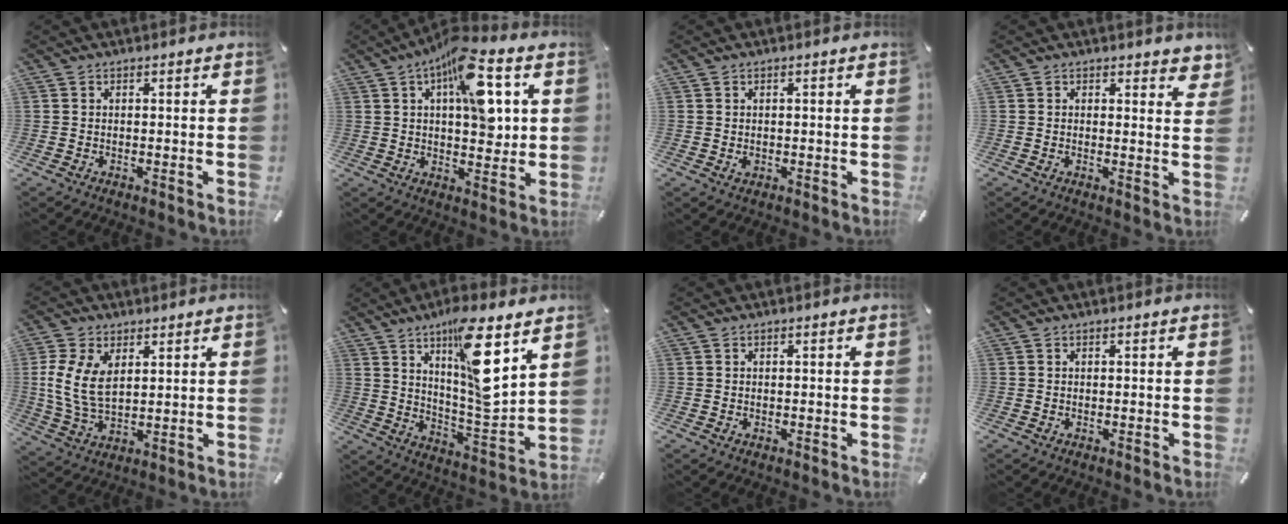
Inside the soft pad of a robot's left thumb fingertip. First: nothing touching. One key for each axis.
{"total": 15.0, "fx": 5.7, "fy": 6.5, "fz": 12.2, "tx": -0.178, "ty": -0.018, "tz": 0.093}
{"total": 1.2, "fx": 0.0, "fy": 0.9, "fz": 0.8, "tx": -0.017, "ty": 0.004, "tz": -0.002}
{"total": 2.1, "fx": 1.7, "fy": 1.0, "fz": 0.8, "tx": 0.003, "ty": -0.010, "tz": 0.026}
{"total": 9.4, "fx": 2.1, "fy": 5.9, "fz": 7.0, "tx": -0.168, "ty": -0.001, "tz": 0.036}
{"total": 16.5, "fx": 9.7, "fy": 3.7, "fz": 12.9, "tx": -0.202, "ty": -0.062, "tz": 0.153}
{"total": 0.5, "fx": 0.1, "fy": 0.4, "fz": 0.3, "tx": -0.006, "ty": 0.003, "tz": 0.001}
{"total": 0.0}